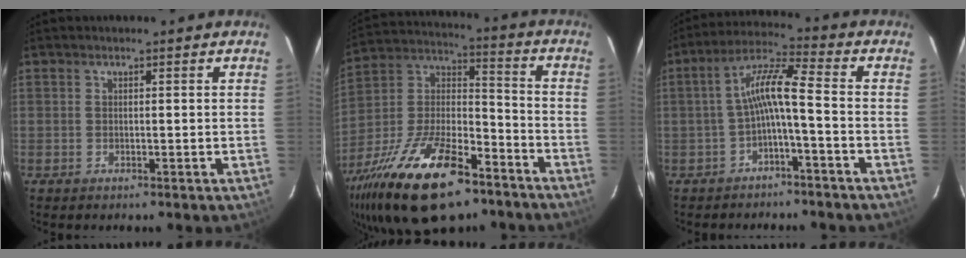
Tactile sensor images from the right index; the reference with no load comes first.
{"total": 26.9, "force": [-16.8, 10.9, 18.0], "torque": [-0.354, -0.013, -0.279]}
{"total": 7.1, "force": [-2.3, 0.4, 6.7], "torque": [-0.155, 0.020, -0.041]}